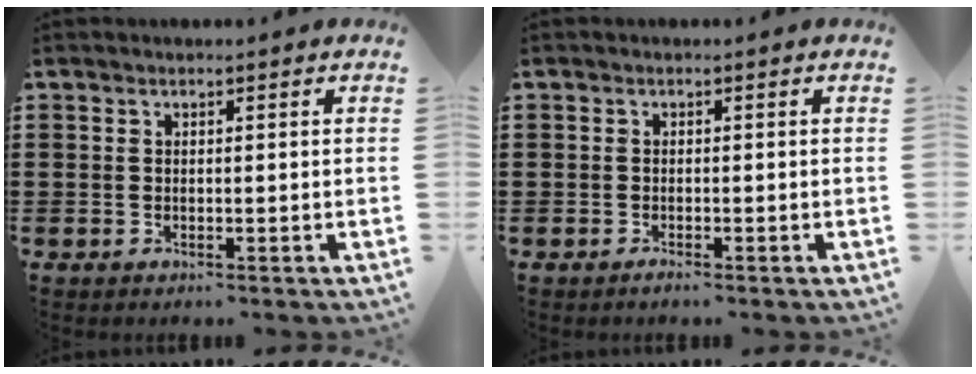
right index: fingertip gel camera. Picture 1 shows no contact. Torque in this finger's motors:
{"motor_torque": [-0.72, 0.93, -1.05, -0.21]}